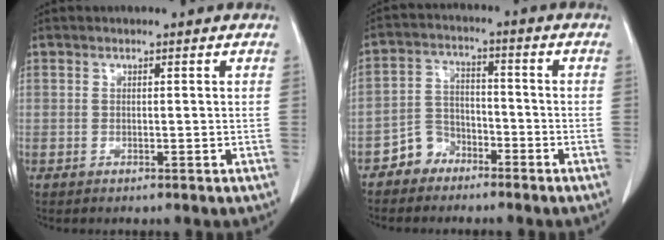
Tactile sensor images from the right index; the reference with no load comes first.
{"total": 5.2, "force": [-3.7, 3.5, 0.7], "torque": [-0.011, 0.011, -0.071]}